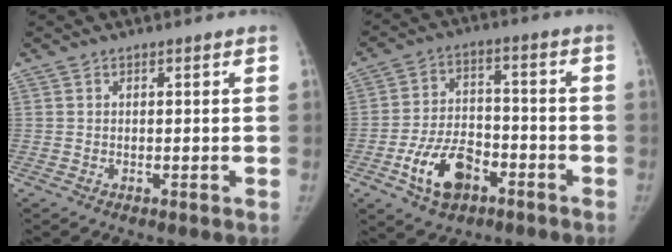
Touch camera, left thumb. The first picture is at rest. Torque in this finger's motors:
{"motor_torque": [-0.84, 1.89, 1.24, 0.49, 0.09]}